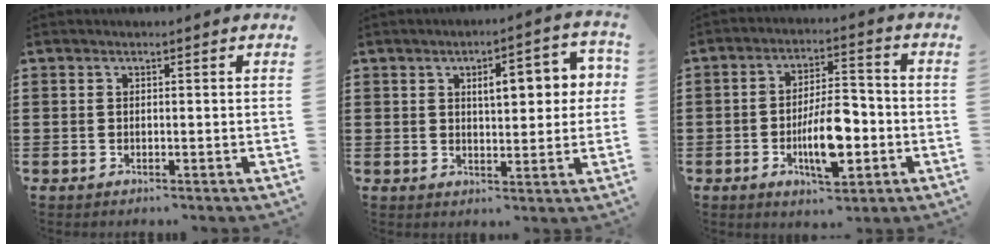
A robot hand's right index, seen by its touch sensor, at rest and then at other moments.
{"total": 6.5, "force": [1.5, 2.8, 5.7], "torque": [-0.083, -0.002, 0.015]}
{"total": 9.6, "force": [-2.9, 3.8, 8.3], "torque": [-0.147, -0.002, -0.051]}